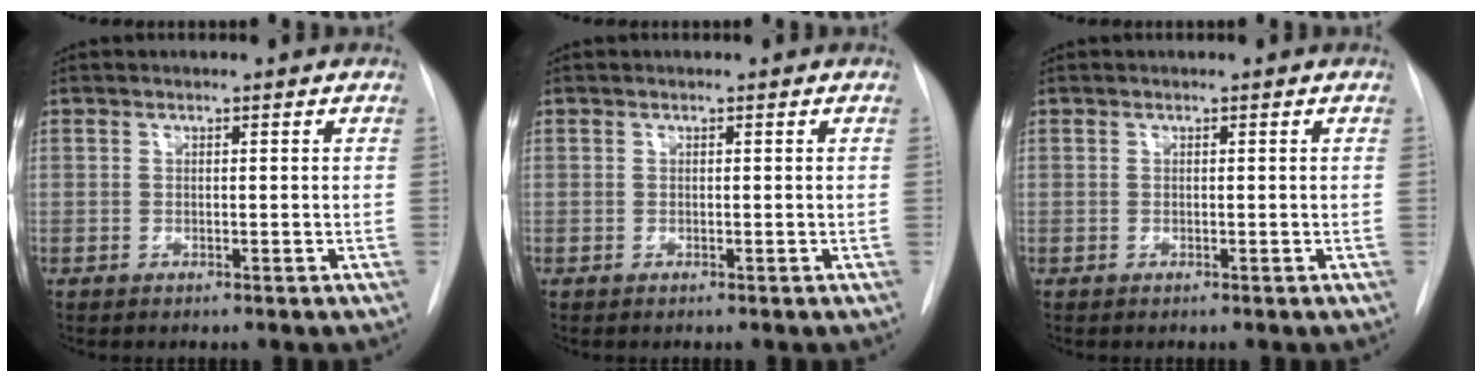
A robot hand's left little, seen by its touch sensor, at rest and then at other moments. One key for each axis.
{"total": 0.0}
{"total": 0.0}